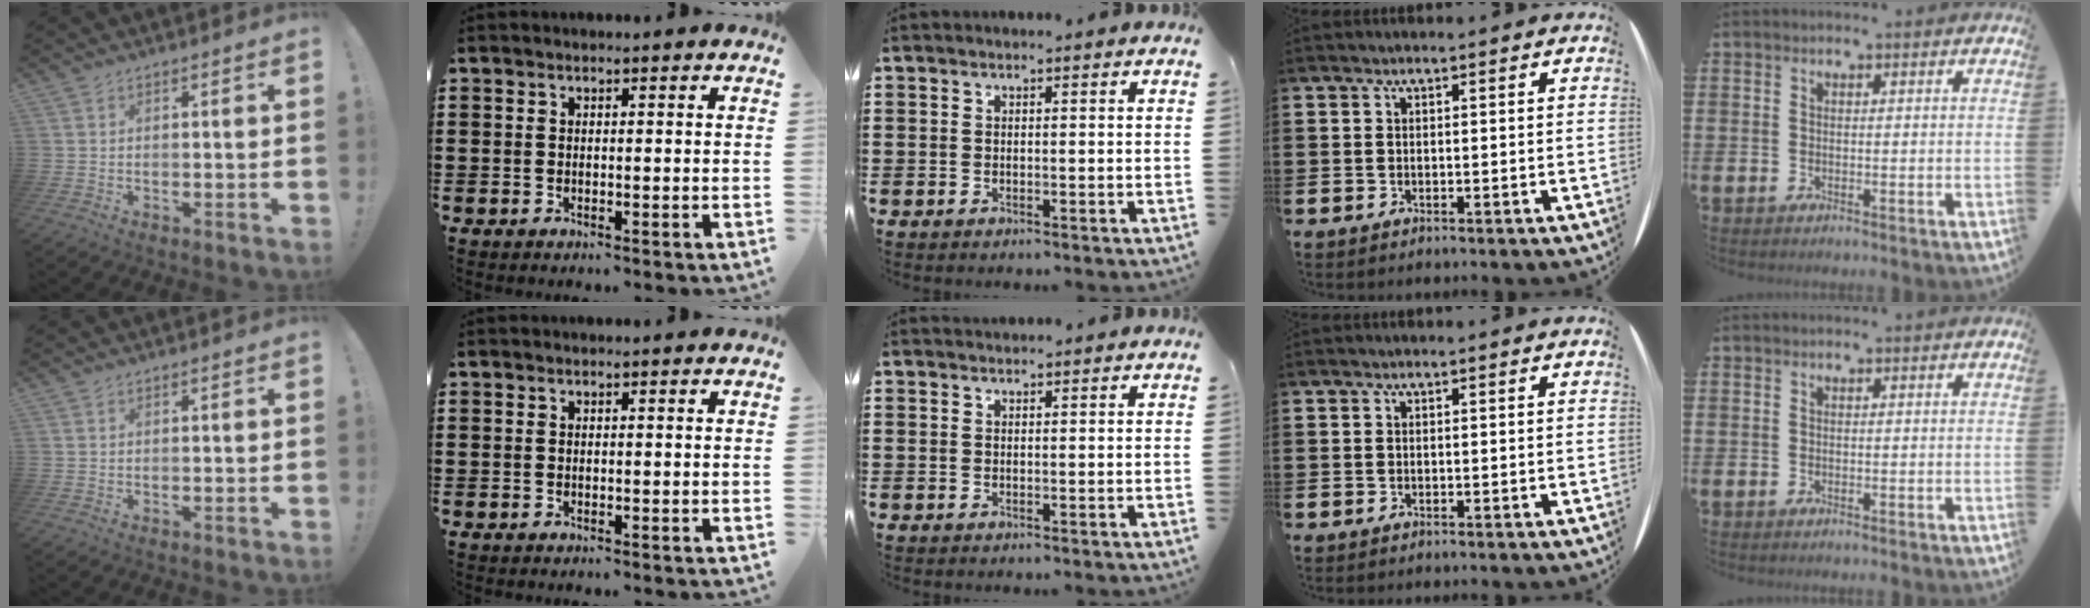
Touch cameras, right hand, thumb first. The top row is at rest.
{"middle": {"total": 0.7, "force": [0.7, 0.2, -0.1], "torque": [0.007, -0.003, 0.012]}}